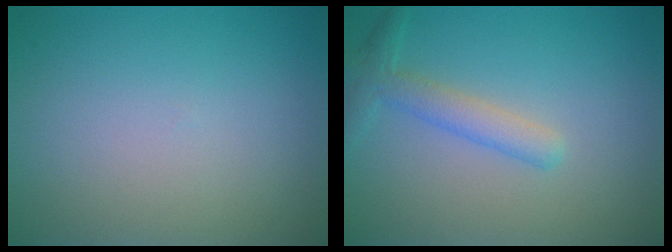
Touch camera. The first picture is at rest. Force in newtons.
{"total": 2.6, "press": 2.6, "slide": 0.1}